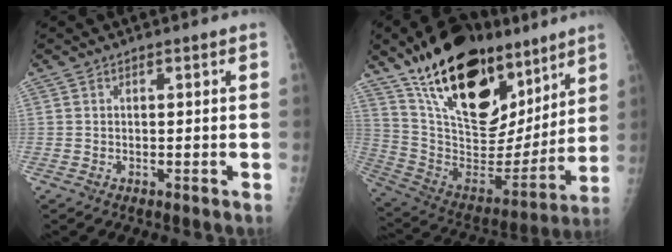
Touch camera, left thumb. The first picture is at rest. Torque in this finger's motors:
{"motor_torque": [2.51, 2.51, 1.39, -1.39, 0.40]}